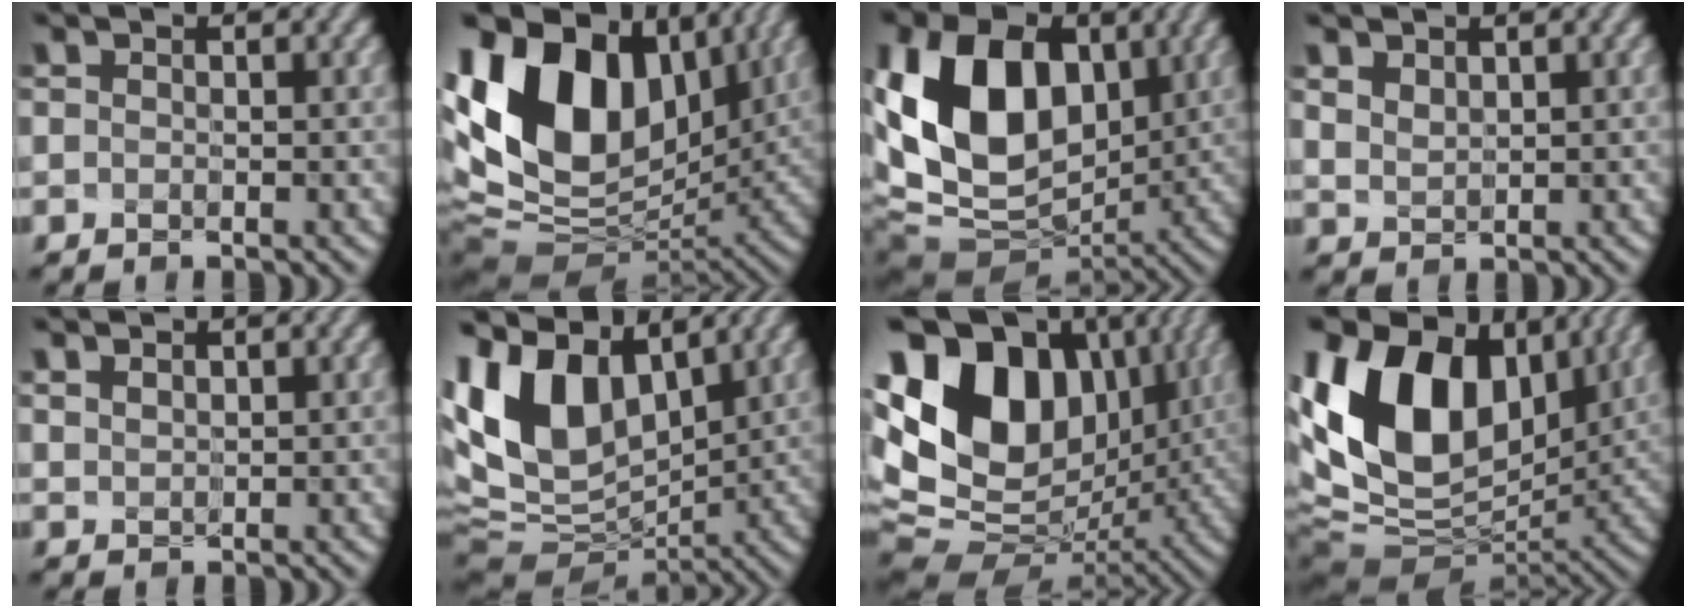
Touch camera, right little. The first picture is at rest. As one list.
[{"total": 15.4, "force": [4.3, 10.3, 10.7], "torque": [-0.211, 0.016, 0.075]}, {"total": 14.0, "force": [2.1, 9.8, 9.8], "torque": [-0.207, 0.006, 0.042]}, {"total": 3.1, "force": [1.7, 2.0, 1.6], "torque": [-0.040, 0.017, 0.028]}, {"total": 2.4, "force": [1.6, 1.5, 1.1], "torque": [-0.035, 0.017, 0.022]}, {"total": 10.5, "force": [4.0, 6.6, 7.1], "torque": [-0.170, 0.013, 0.069]}, {"total": 16.9, "force": [4.4, 11.8, 11.3], "torque": [-0.222, 0.028, 0.074]}, {"total": 14.2, "force": [3.6, 9.3, 10.1], "torque": [-0.200, 0.015, 0.065]}]